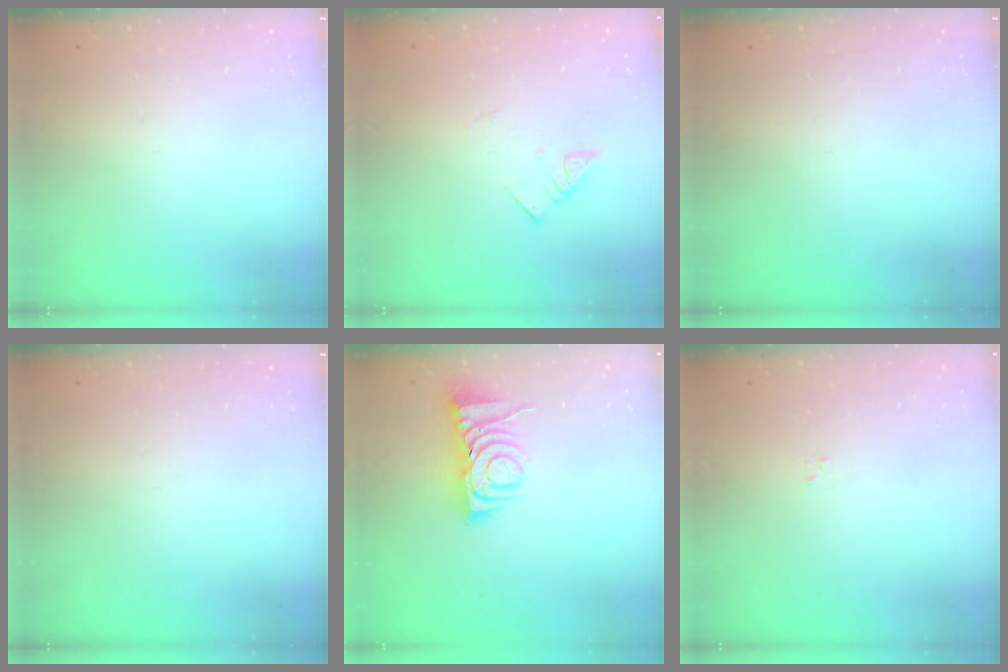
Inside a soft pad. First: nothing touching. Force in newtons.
{"total": 2.6, "press": 2.6, "slide": 0.1}
{"total": 0.0}
{"total": 0.0}
{"total": 7.3, "press": 7.2, "slide": 0.8}
{"total": 1.2, "press": 1.2, "slide": 0.2}